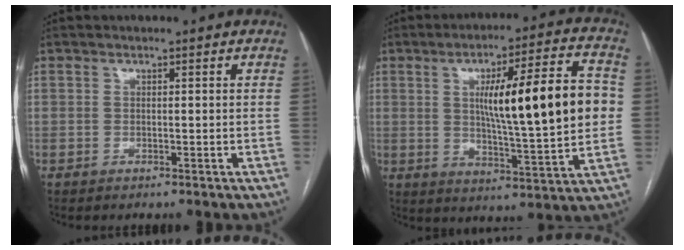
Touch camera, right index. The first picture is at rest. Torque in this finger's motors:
{"motor_torque": [1.42, 0.72, 0.63, 0.21]}